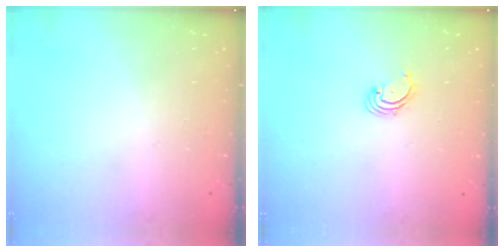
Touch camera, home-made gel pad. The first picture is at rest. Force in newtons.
{"total": 1.7, "press": 1.6, "slide": 0.2}